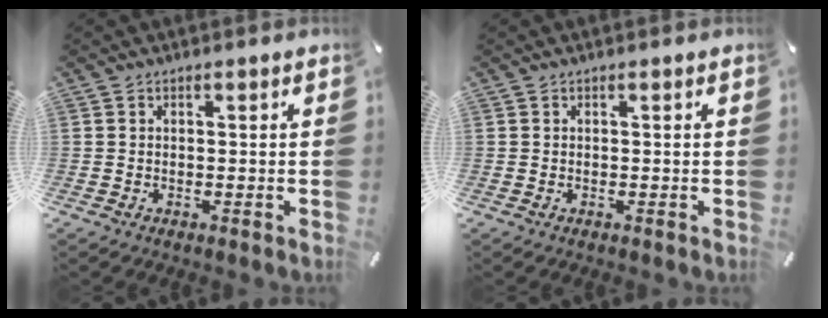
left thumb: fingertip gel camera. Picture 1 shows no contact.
{"total": 0.0}